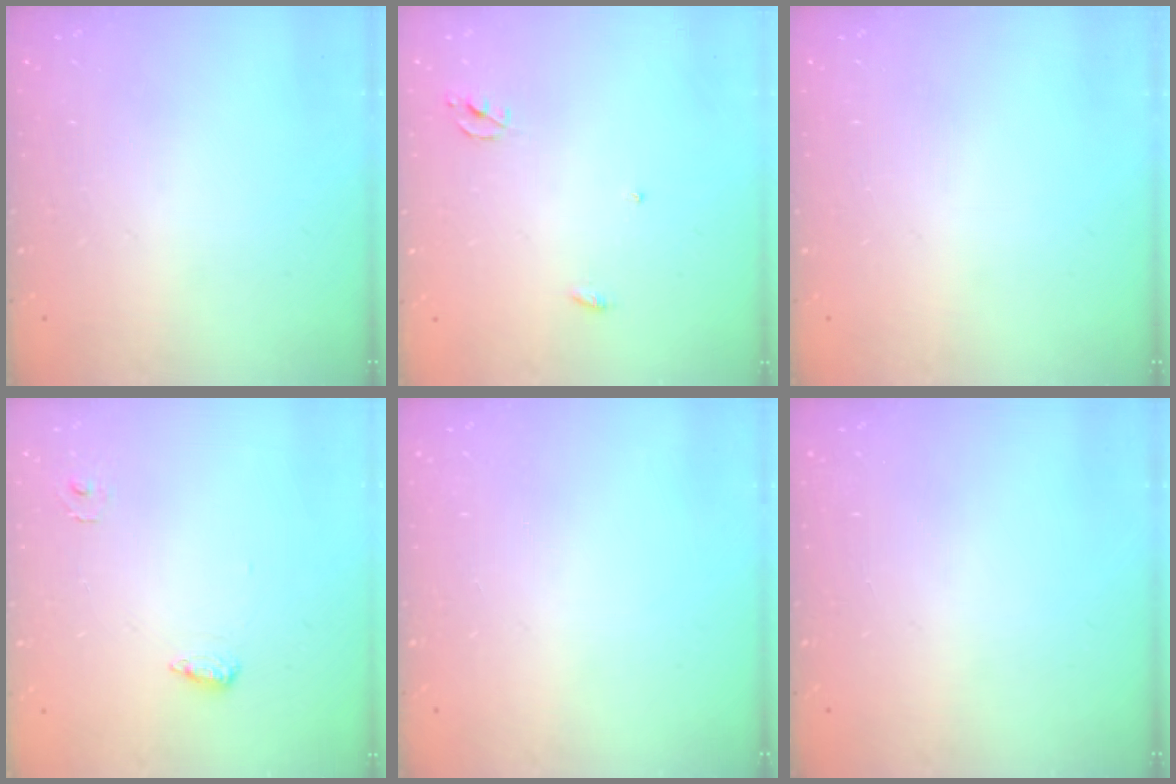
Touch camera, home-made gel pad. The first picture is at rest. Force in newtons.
{"total": 2.3, "press": 2.3, "slide": 0.1}
{"total": 0.0}
{"total": 6.2, "press": 6.0, "slide": 1.2}
{"total": 0.0}
{"total": 0.0}